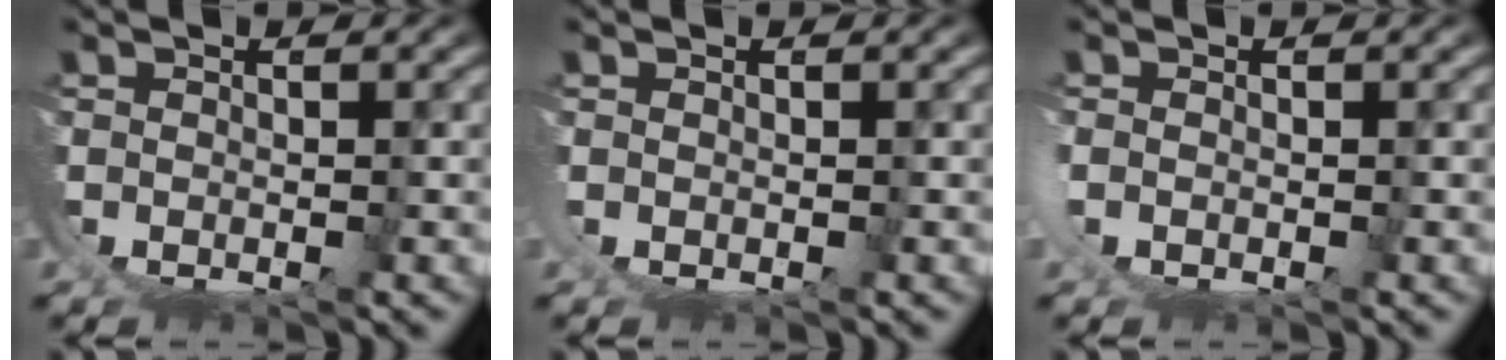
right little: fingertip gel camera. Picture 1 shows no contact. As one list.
[{"total": 0.0}, {"total": 0.7, "force": [0.0, -0.4, 0.6], "torque": [-0.027, -0.008, 0.005]}]